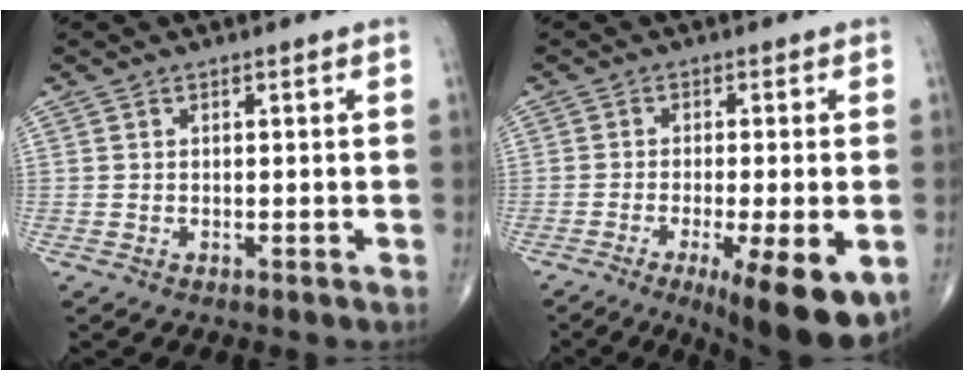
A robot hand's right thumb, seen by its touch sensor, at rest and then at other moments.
{"total": 13.3, "force": [-5.5, 3.3, 11.7], "torque": [-0.146, -0.014, -0.074]}